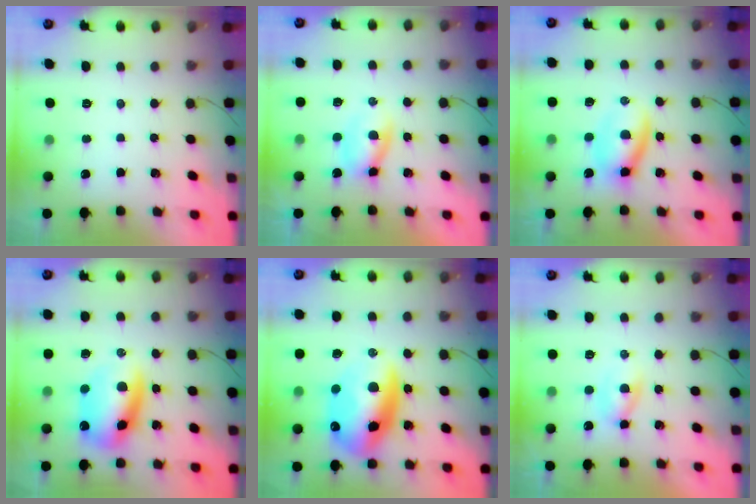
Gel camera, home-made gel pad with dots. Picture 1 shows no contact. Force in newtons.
{"total": 2.8, "press": 2.5, "slide": 1.2}
{"total": 5.1, "press": 5.0, "slide": 1.1}
{"total": 11.7, "press": 11.2, "slide": 3.1}
{"total": 16.1, "press": 15.6, "slide": 3.8}
{"total": 2.2, "press": 2.0, "slide": 0.9}